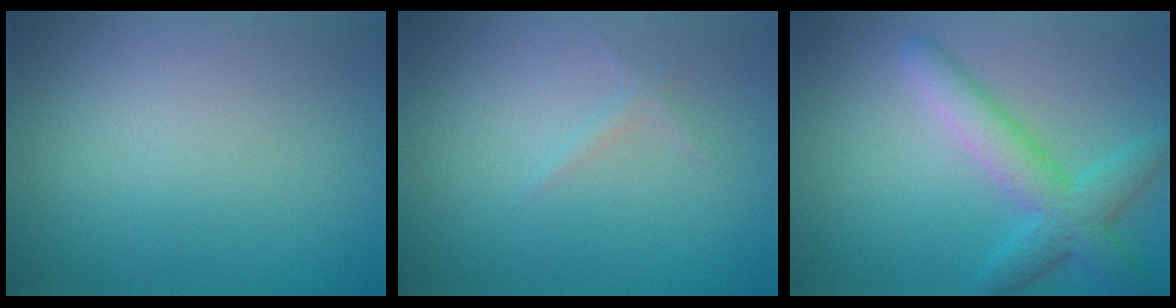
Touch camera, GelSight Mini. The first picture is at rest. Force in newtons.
{"total": 0.7, "press": 0.7, "slide": 0.1}
{"total": 4.5, "press": 4.5, "slide": 0.3}